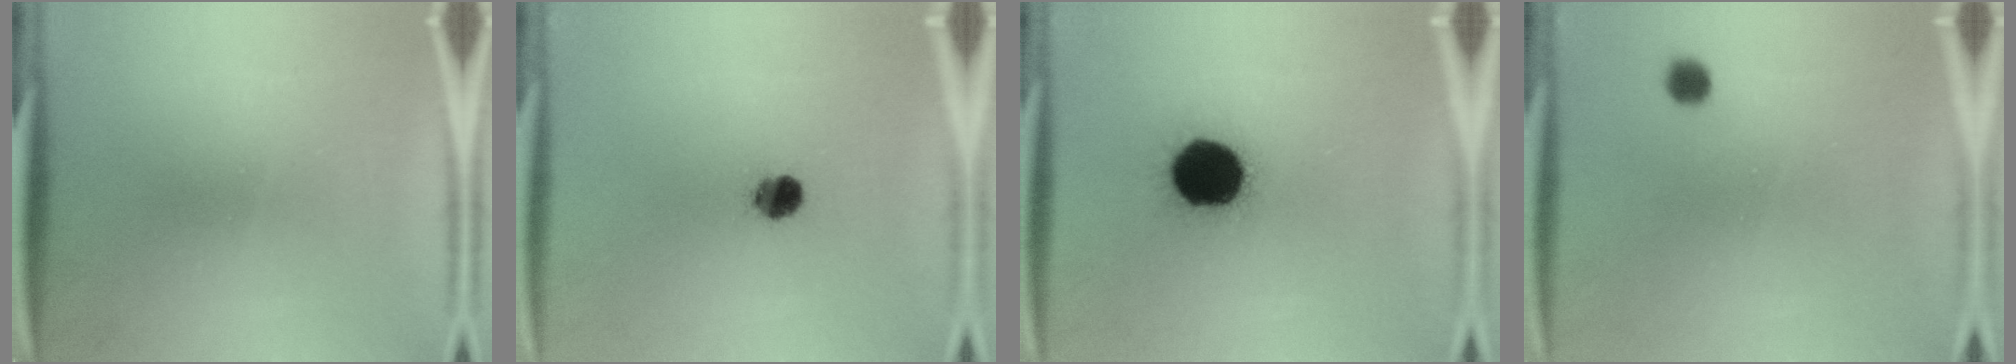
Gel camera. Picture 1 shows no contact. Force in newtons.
{"total": 4.9}
{"total": 19.3}
{"total": 2.6}